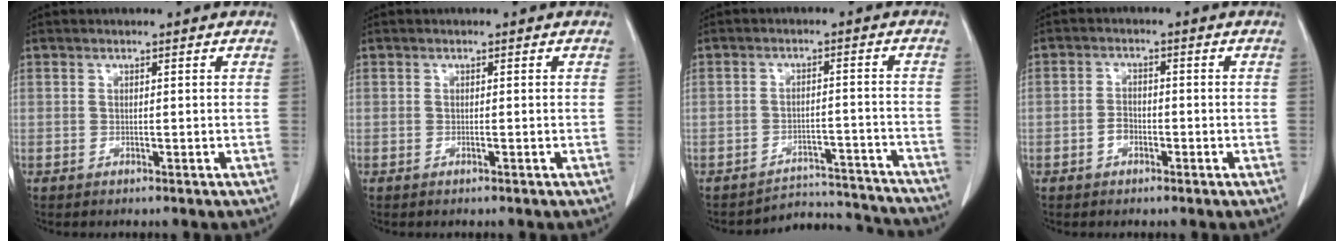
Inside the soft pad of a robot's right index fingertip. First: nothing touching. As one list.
[{"total": 0.0}, {"total": 9.4, "force": [-9.2, 1.5, -1.7], "torque": [0.036, 0.041, -0.116]}, {"total": 2.4, "force": [-1.1, 1.7, 1.2], "torque": [-0.019, 0.009, -0.020]}]